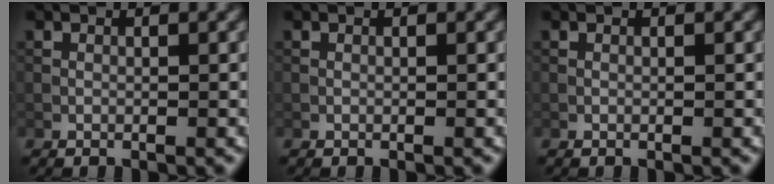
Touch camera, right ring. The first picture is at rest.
{"total": 0.0}
{"total": 0.0}